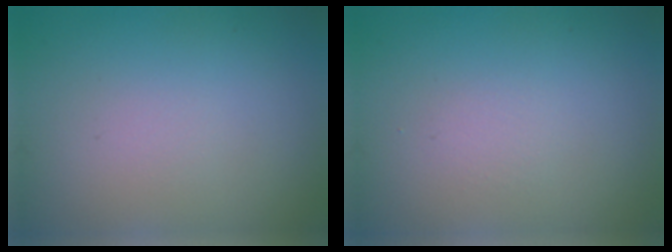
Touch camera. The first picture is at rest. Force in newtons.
{"total": 0.0}